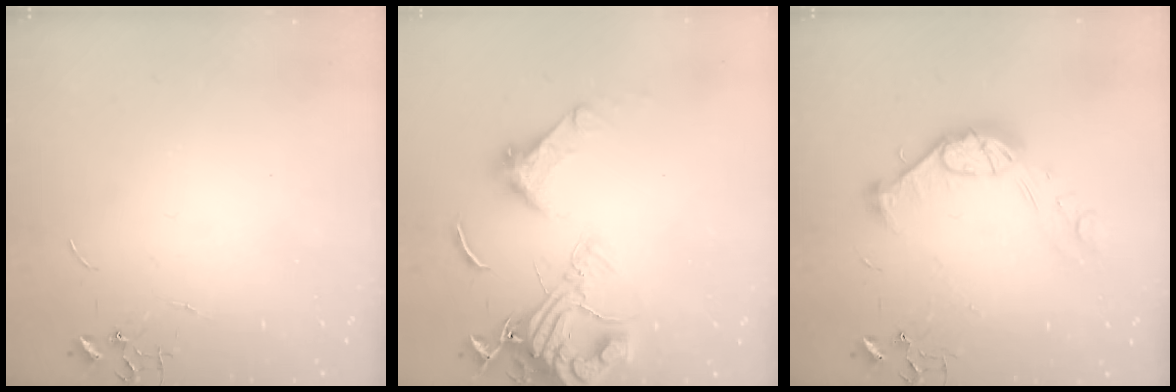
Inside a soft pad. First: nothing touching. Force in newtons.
{"total": 17.3, "press": 17.2, "slide": 1.5}
{"total": 13.0, "press": 13.0, "slide": 0.8}